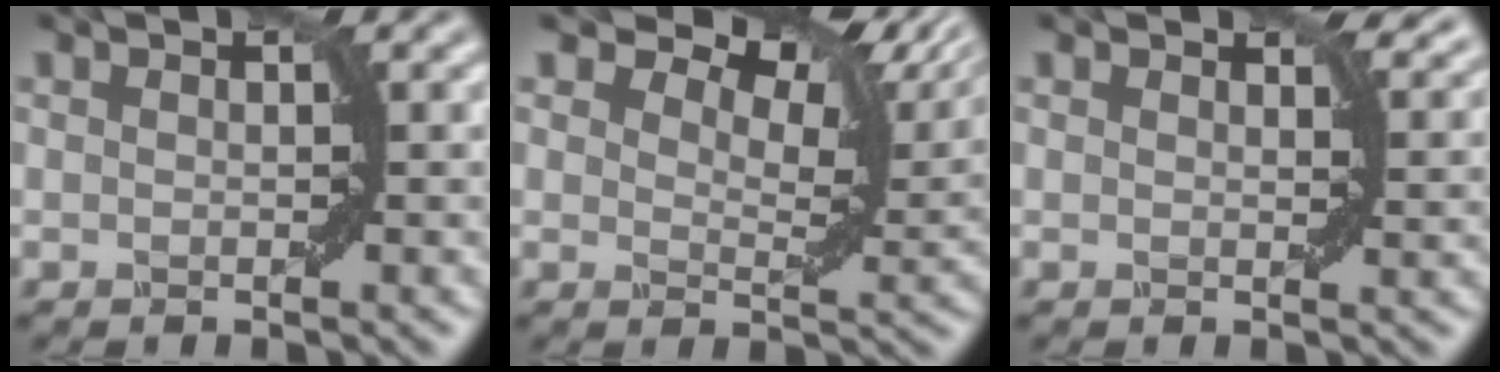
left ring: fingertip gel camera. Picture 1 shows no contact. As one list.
[{"total": 9.3, "force": [6.8, 3.8, 4.9], "torque": [-0.080, 0.004, 0.104]}, {"total": 2.6, "force": [2.2, 0.9, 1.0], "torque": [-0.019, -0.001, 0.028]}]